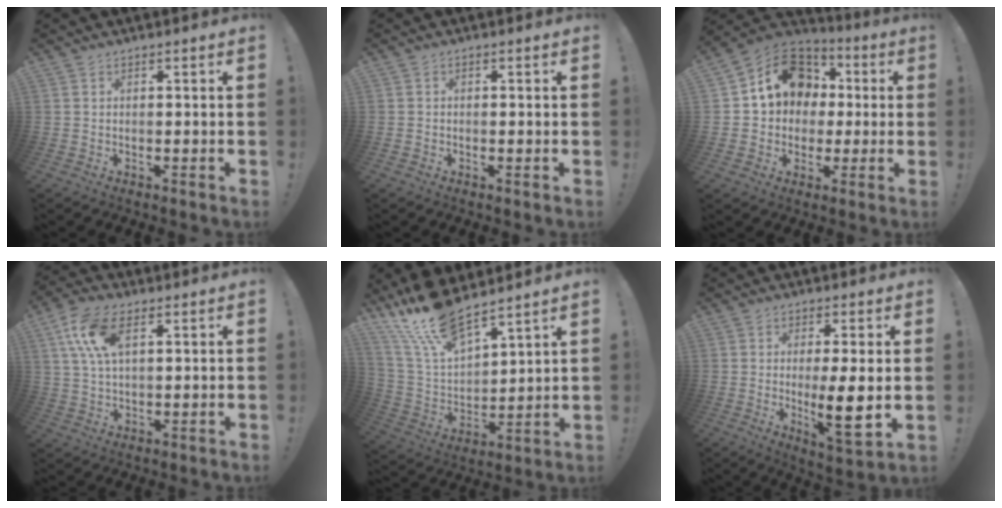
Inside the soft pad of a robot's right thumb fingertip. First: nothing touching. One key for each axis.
{"total": 1.1, "fx": -0.5, "fy": 0.7, "fz": 0.6, "tx": -0.010, "ty": 0.003, "tz": -0.009}
{"total": 15.4, "fx": 3.6, "fy": 12.9, "fz": 7.6, "tx": -0.103, "ty": 0.001, "tz": 0.078}
{"total": 11.4, "fx": 4.5, "fy": 6.0, "fz": 8.6, "tx": -0.170, "ty": -0.008, "tz": 0.081}
{"total": 16.7, "fx": 13.8, "fy": 5.4, "fz": 7.7, "tx": -0.166, "ty": -0.098, "tz": 0.255}
{"total": 10.8, "fx": -0.3, "fy": 2.3, "fz": 10.5, "tx": -0.174, "ty": -0.016, "tz": -0.009}